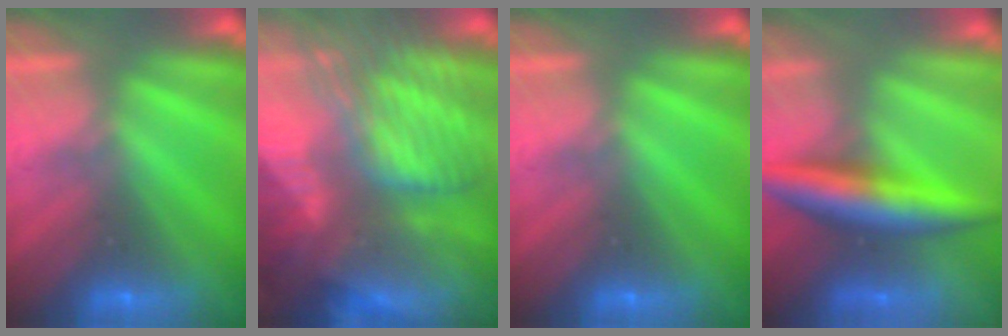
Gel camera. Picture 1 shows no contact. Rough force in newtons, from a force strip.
{"total": 7.5}
{"total": 0.0}
{"total": 12.7}